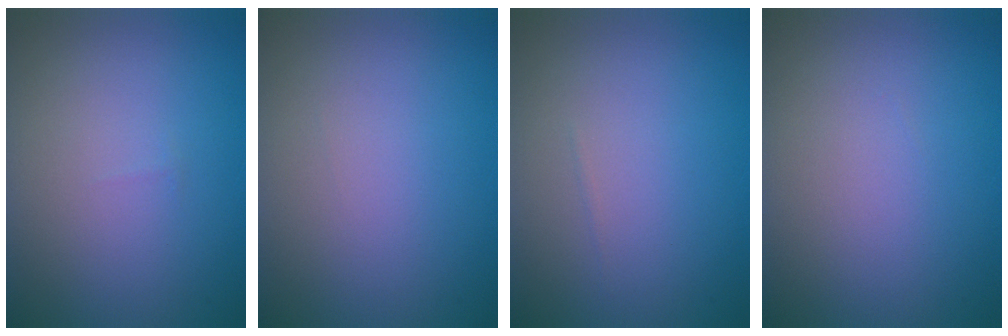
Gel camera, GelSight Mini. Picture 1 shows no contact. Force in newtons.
{"total": 0.0}
{"total": 0.0}
{"total": 0.0}